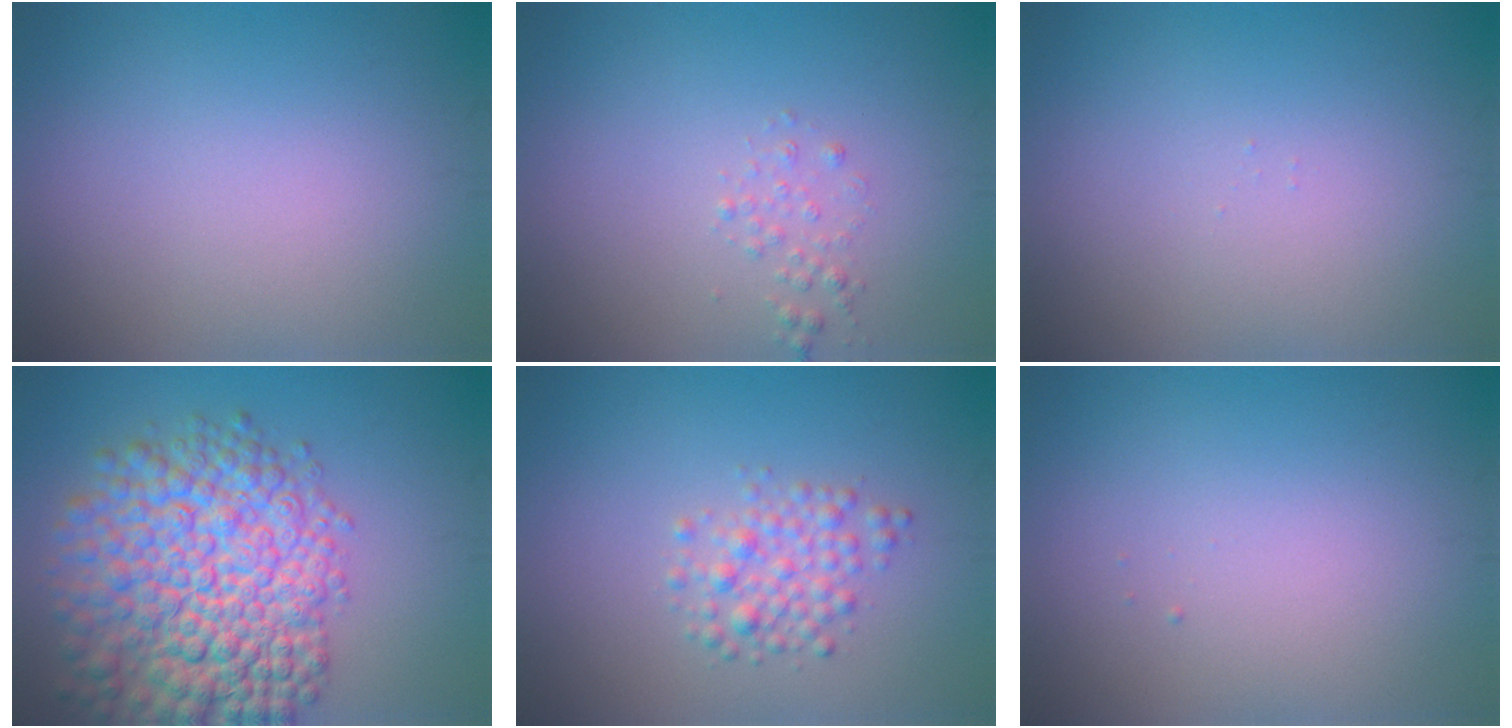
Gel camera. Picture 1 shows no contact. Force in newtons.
{"total": 0.9, "press": 0.9, "slide": 0.1}
{"total": 0.0}
{"total": 11.7, "press": 11.7, "slide": 0.4}
{"total": 2.6, "press": 2.6, "slide": 0.1}
{"total": 0.0}